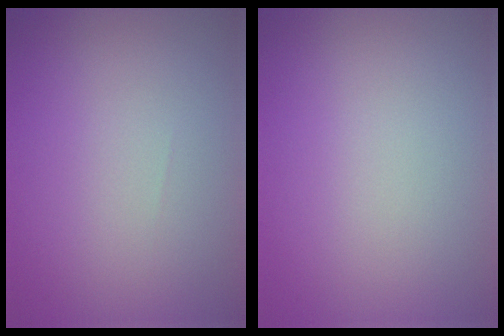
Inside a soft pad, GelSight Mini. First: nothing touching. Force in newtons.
{"total": 0.0}